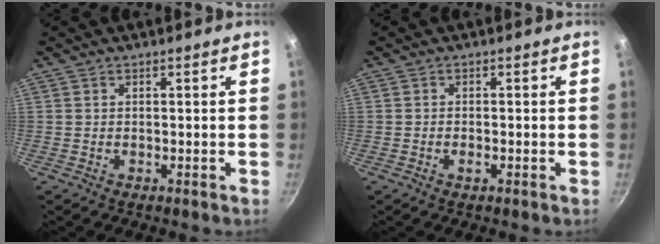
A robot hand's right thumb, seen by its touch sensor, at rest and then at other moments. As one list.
[{"total": 1.1, "force": [-0.5, 0.4, 0.9], "torque": [-0.021, 0.003, -0.012]}]